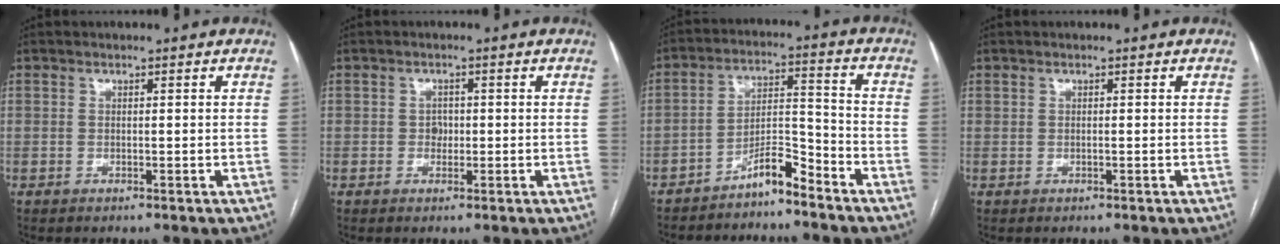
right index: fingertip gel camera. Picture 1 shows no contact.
{"total": 1.6, "force": [-0.1, 1.3, 0.9], "torque": [-0.011, 0.004, -0.001]}
{"total": 6.2, "force": [-5.2, 1.0, 3.3], "torque": [-0.056, 0.014, -0.094]}
{"total": 0.0}